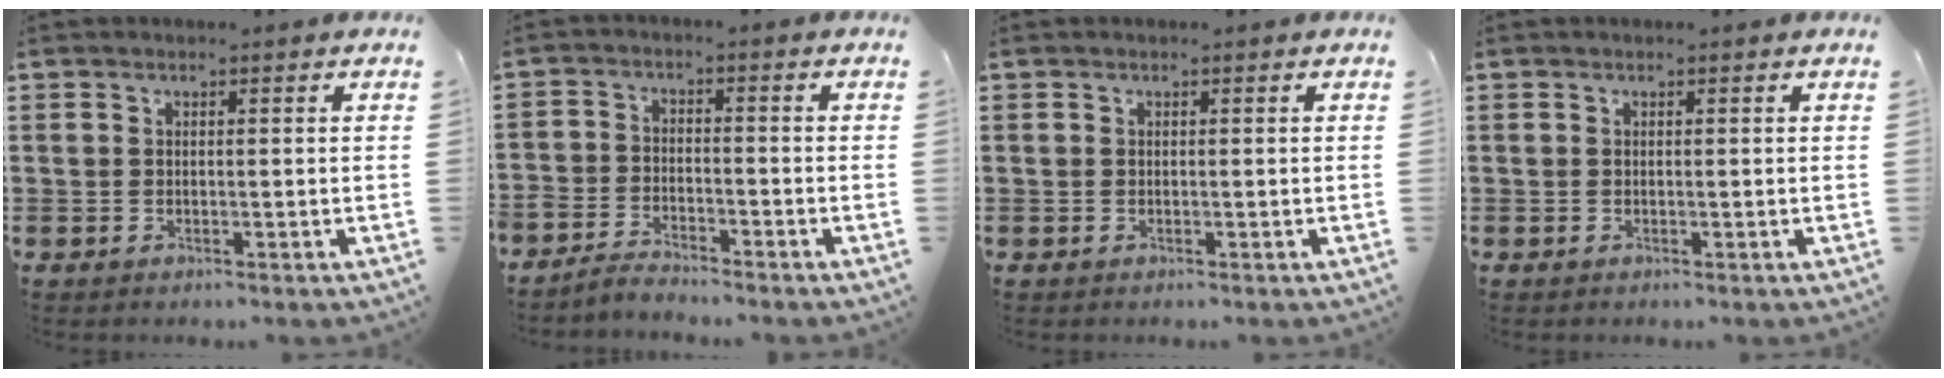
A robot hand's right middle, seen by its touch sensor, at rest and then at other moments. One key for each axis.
{"total": 3.3, "fx": -3.3, "fy": 0.5, "fz": -0.1, "tx": -0.013, "ty": 0.003, "tz": -0.073}
{"total": 0.0}
{"total": 0.0}